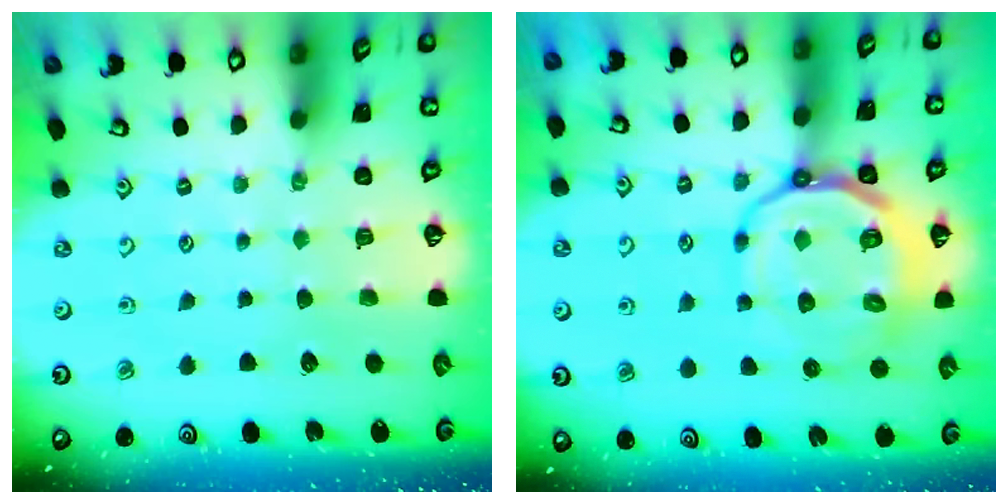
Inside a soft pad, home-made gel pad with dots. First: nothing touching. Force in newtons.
{"total": 14.9, "press": 14.6, "slide": 2.8}